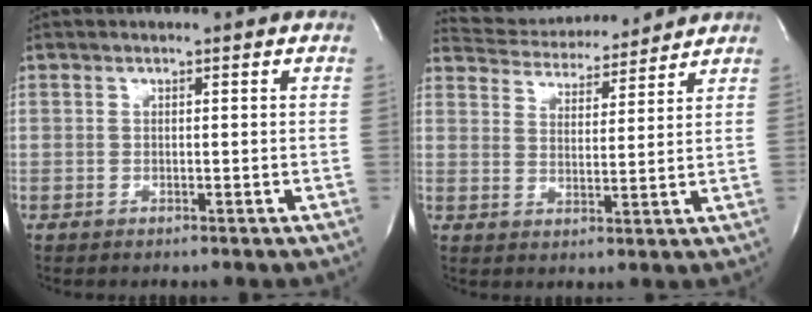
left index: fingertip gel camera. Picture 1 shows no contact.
{"total": 11.6, "force": [11.2, 1.8, 2.5], "torque": [-0.045, 0.011, 0.174]}